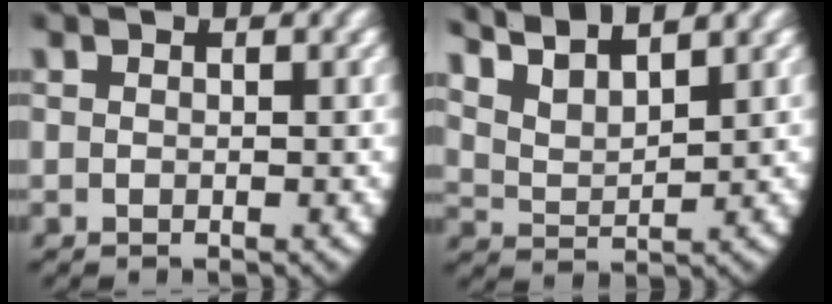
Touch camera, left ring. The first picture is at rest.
{"total": 6.9, "force": [4.4, 4.2, 3.2], "torque": [-0.086, 0.005, 0.065]}